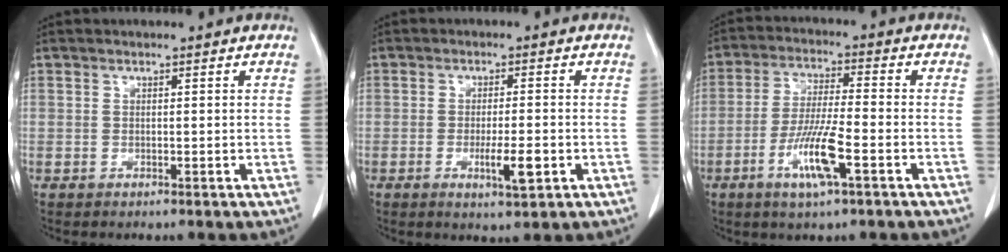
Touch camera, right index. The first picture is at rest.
{"total": 4.7, "force": [-1.5, 0.7, 4.4], "torque": [-0.076, -0.005, -0.020]}
{"total": 9.2, "force": [-3.9, 0.6, 8.3], "torque": [-0.164, -0.011, -0.074]}